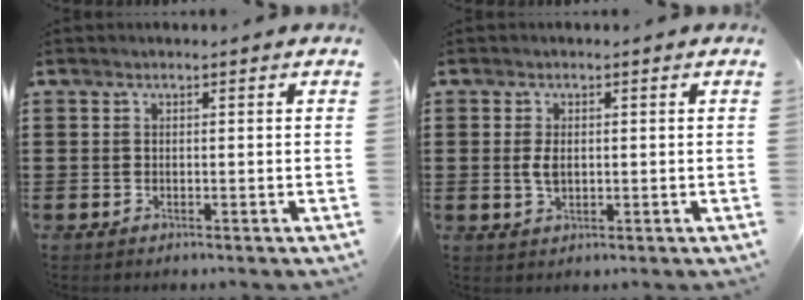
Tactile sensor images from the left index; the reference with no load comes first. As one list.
[{"total": 2.7, "force": [0.2, 1.4, 2.3], "torque": [-0.062, -0.002, -0.002]}]